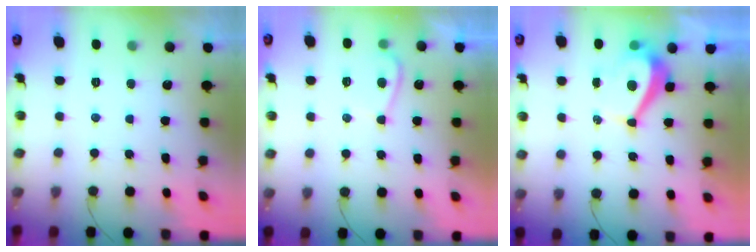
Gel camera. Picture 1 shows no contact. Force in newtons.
{"total": 3.5, "press": 3.4, "slide": 0.8}
{"total": 3.9, "press": 3.9, "slide": 0.5}